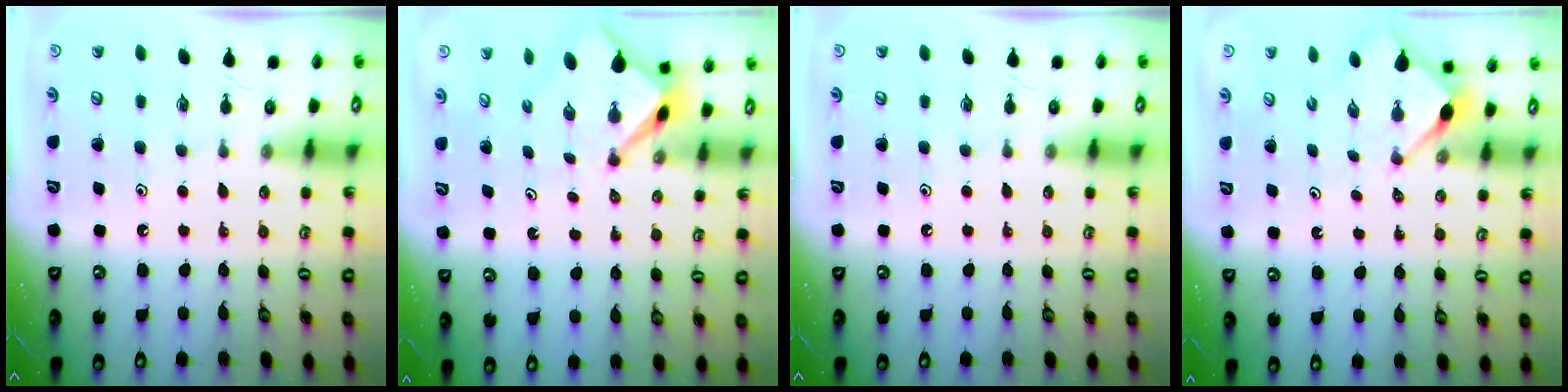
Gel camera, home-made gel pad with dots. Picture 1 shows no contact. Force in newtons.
{"total": 2.7, "press": 2.7, "slide": 0.3}
{"total": 0.0}
{"total": 2.6, "press": 2.6, "slide": 0.3}